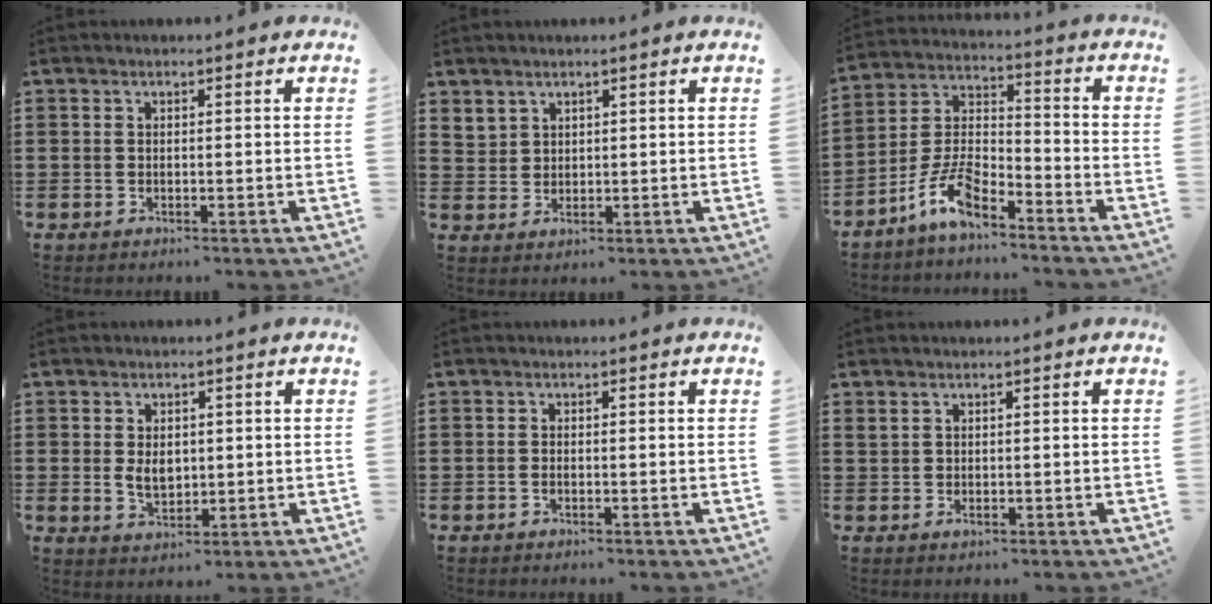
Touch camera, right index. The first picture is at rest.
{"total": 2.6, "force": [2.0, 1.6, 0.1], "torque": [-0.009, 0.007, 0.041]}
{"total": 8.3, "force": [-6.3, 2.7, 4.7], "torque": [-0.123, -0.002, -0.128]}
{"total": 3.5, "force": [0.3, 2.6, 2.4], "torque": [-0.036, 0.003, 0.000]}
{"total": 0.5, "force": [-0.2, 0.3, 0.4], "torque": [-0.009, -0.003, -0.003]}
{"total": 1.1, "force": [0.6, 0.7, 0.6], "torque": [-0.014, 0.004, 0.011]}